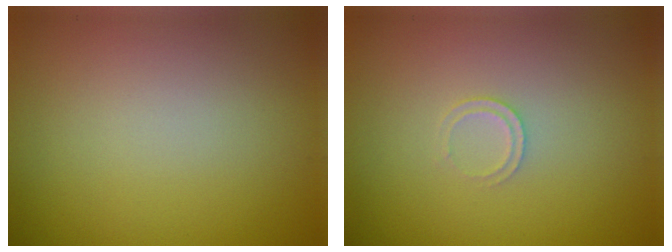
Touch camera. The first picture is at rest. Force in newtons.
{"total": 0.9, "press": 0.9, "slide": 0.1}